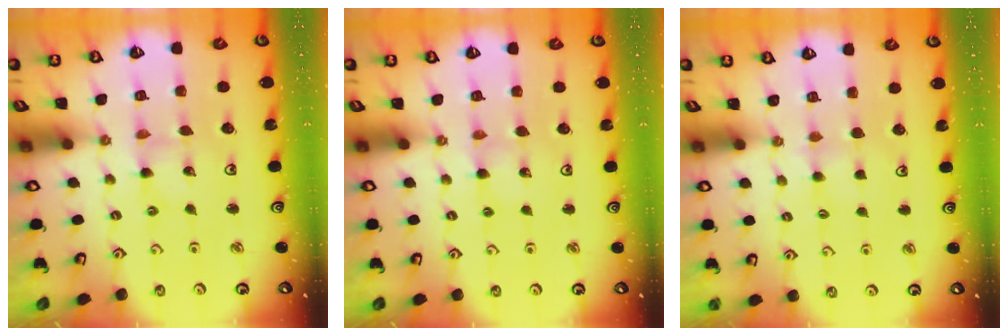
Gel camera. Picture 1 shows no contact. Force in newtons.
{"total": 3.1, "press": 3.1, "slide": 0.4}
{"total": 3.2, "press": 3.2, "slide": 0.5}